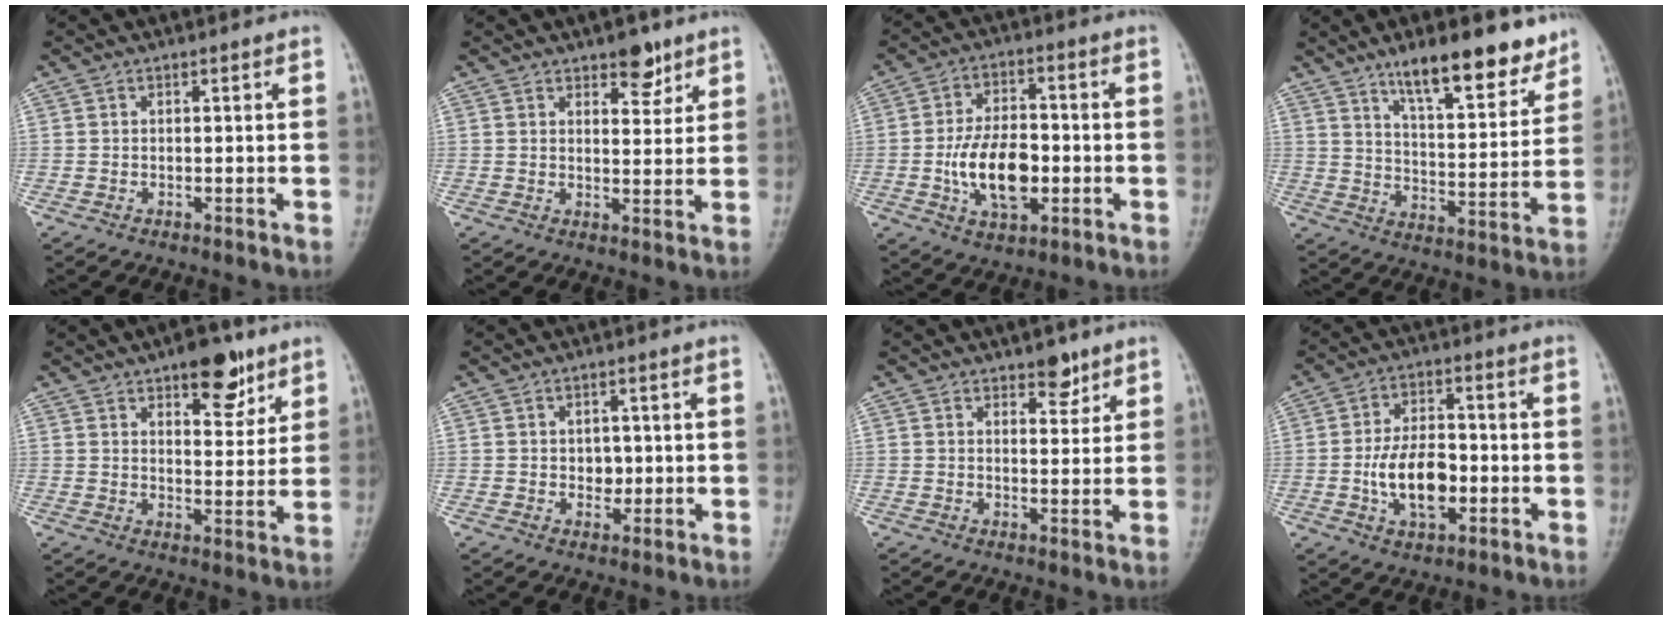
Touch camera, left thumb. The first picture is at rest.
{"total": 5.3, "force": [3.6, 2.6, 2.9], "torque": [-0.013, -0.021, 0.051]}
{"total": 12.4, "force": [-2.2, 7.0, 10.0], "torque": [-0.157, 0.012, -0.037]}
{"total": 15.2, "force": [10.8, 4.8, 9.6], "torque": [-0.106, -0.067, 0.173]}
{"total": 9.6, "force": [5.9, 4.3, 6.2], "torque": [-0.056, -0.032, 0.084]}
{"total": 3.3, "force": [0.1, 2.6, 2.0], "torque": [-0.009, 0.000, 0.004]}
{"total": 4.0, "force": [2.9, 2.0, 2.0], "torque": [-0.004, -0.018, 0.041]}
{"total": 10.7, "force": [-2.0, 6.0, 8.7], "torque": [-0.137, 0.014, -0.036]}